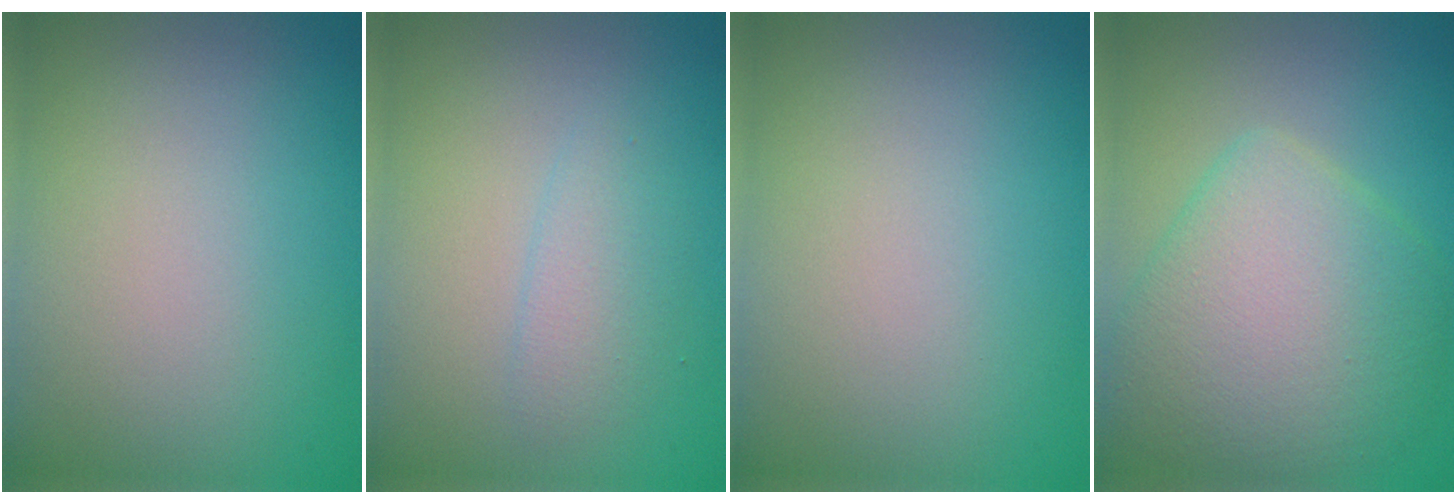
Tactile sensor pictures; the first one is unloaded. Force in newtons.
{"total": 1.8, "press": 1.8, "slide": 0.1}
{"total": 0.0}
{"total": 7.7, "press": 7.7, "slide": 0.3}